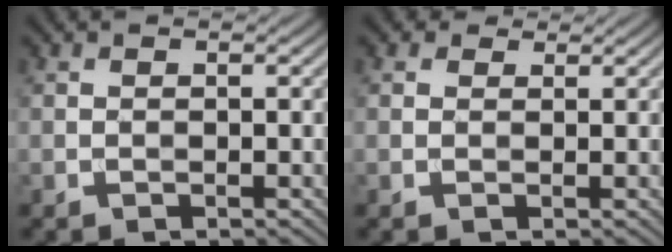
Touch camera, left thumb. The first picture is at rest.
{"total": 1.2, "force": [0.9, 0.8, 0.4], "torque": [-0.008, 0.002, 0.010]}